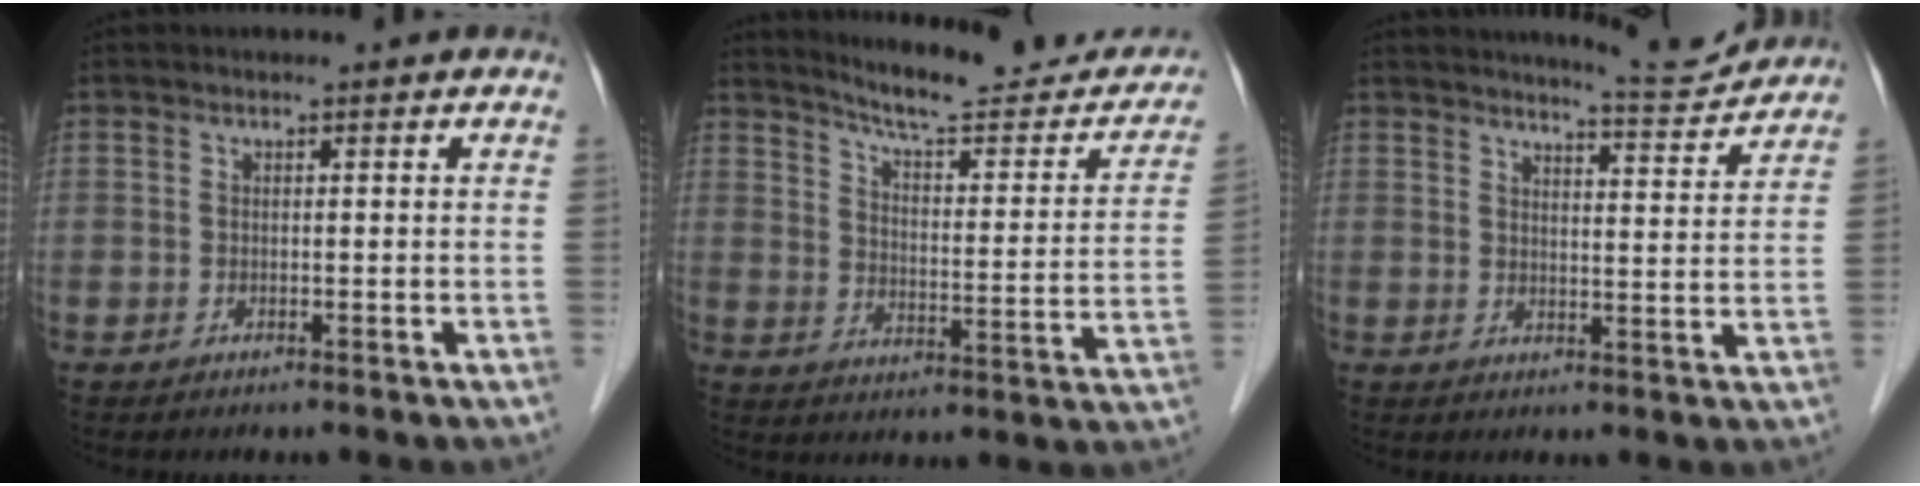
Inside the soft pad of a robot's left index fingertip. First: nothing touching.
{"total": 19.1, "force": [17.4, 3.0, 7.4], "torque": [-0.092, -0.041, 0.224]}
{"total": 7.3, "force": [7.2, -0.1, 1.0], "torque": [-0.023, -0.013, 0.093]}